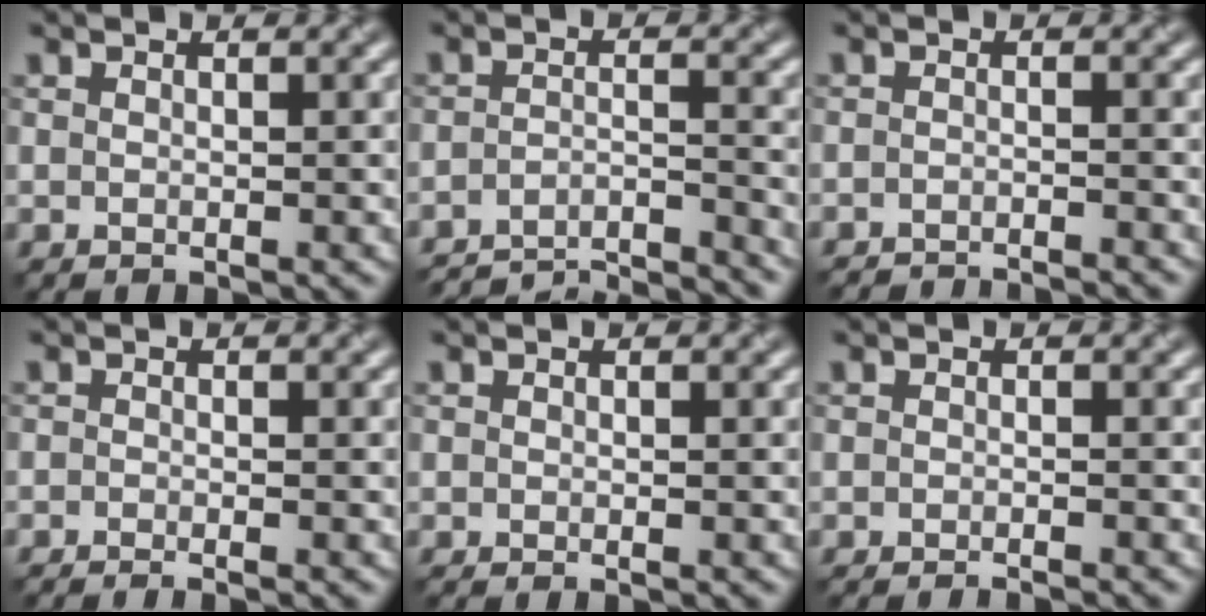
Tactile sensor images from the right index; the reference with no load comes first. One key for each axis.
{"total": 9.9, "fx": -9.4, "fy": 1.6, "fz": 2.8, "tx": -0.039, "ty": -0.008, "tz": -0.135}
{"total": 5.0, "fx": -4.9, "fy": 0.3, "fz": 1.0, "tx": -0.015, "ty": -0.004, "tz": -0.070}
{"total": 1.9, "fx": -1.6, "fy": 0.0, "fz": 1.0, "tx": -0.023, "ty": -0.001, "tz": -0.027}
{"total": 0.6, "fx": -0.5, "fy": -0.2, "fz": 0.3, "tx": -0.006, "ty": -0.002, "tz": -0.010}
{"total": 2.3, "fx": -2.1, "fy": 0.1, "fz": 0.9, "tx": -0.014, "ty": 0.002, "tz": -0.031}